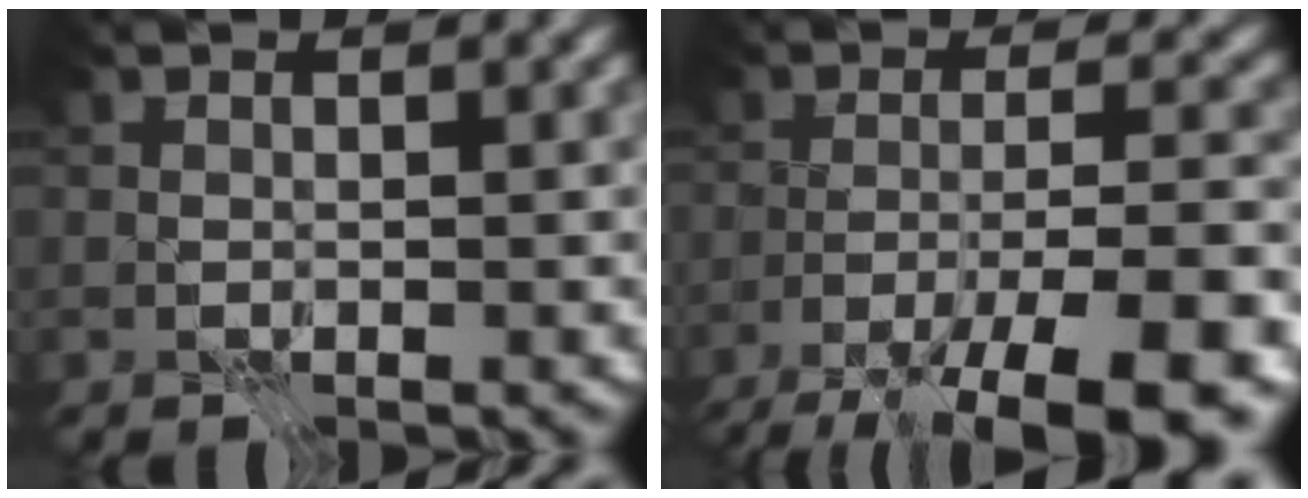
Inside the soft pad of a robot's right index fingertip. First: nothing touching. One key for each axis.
{"total": 11.5, "fx": -8.0, "fy": 1.9, "fz": 8.1, "tx": -0.117, "ty": -0.002, "tz": -0.118}